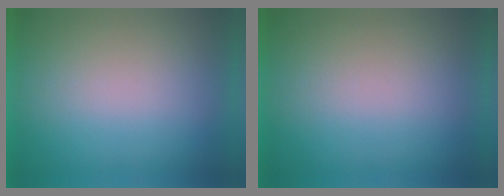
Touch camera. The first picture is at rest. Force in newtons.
{"total": 1.0}